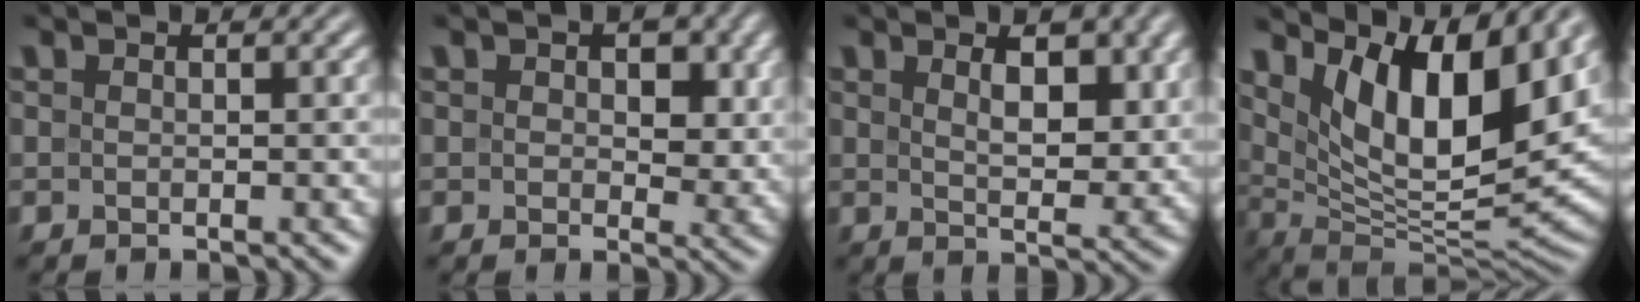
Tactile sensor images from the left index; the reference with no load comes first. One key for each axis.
{"total": 4.3, "fx": 1.1, "fy": 2.8, "fz": 3.1, "tx": -0.035, "ty": -0.008, "tz": 0.013}
{"total": 5.0, "fx": 2.0, "fy": 2.1, "fz": 4.0, "tx": -0.061, "ty": -0.006, "tz": 0.033}
{"total": 12.0, "fx": 6.1, "fy": 4.6, "fz": 9.3, "tx": -0.152, "ty": -0.003, "tz": 0.109}